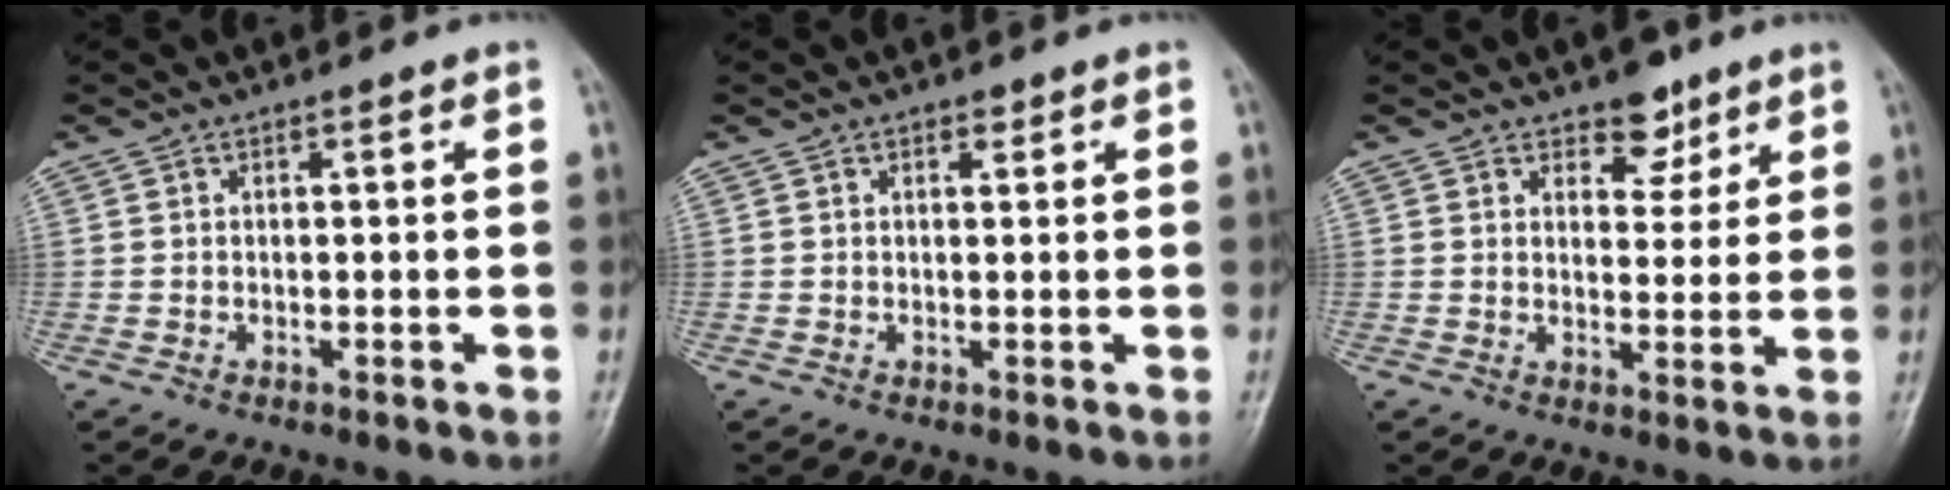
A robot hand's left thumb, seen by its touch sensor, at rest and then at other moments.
{"total": 1.2, "force": [0.7, 0.6, 0.6], "torque": [-0.004, -0.002, 0.008]}
{"total": 5.4, "force": [3.7, 3.2, 2.3], "torque": [0.000, -0.022, 0.054]}